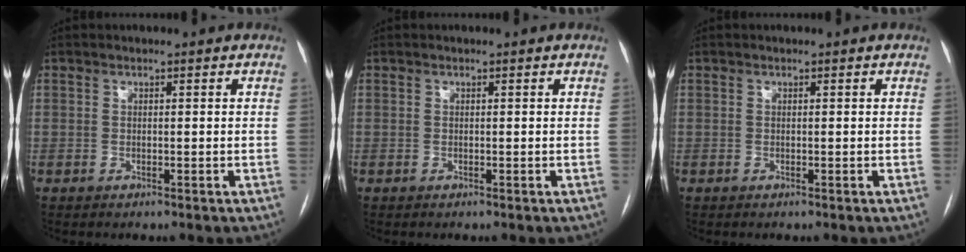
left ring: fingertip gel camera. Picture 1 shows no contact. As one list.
[{"total": 0.0}, {"total": 0.0}]